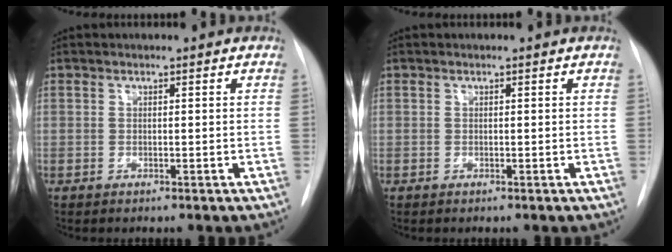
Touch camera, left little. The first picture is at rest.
{"total": 0.0}